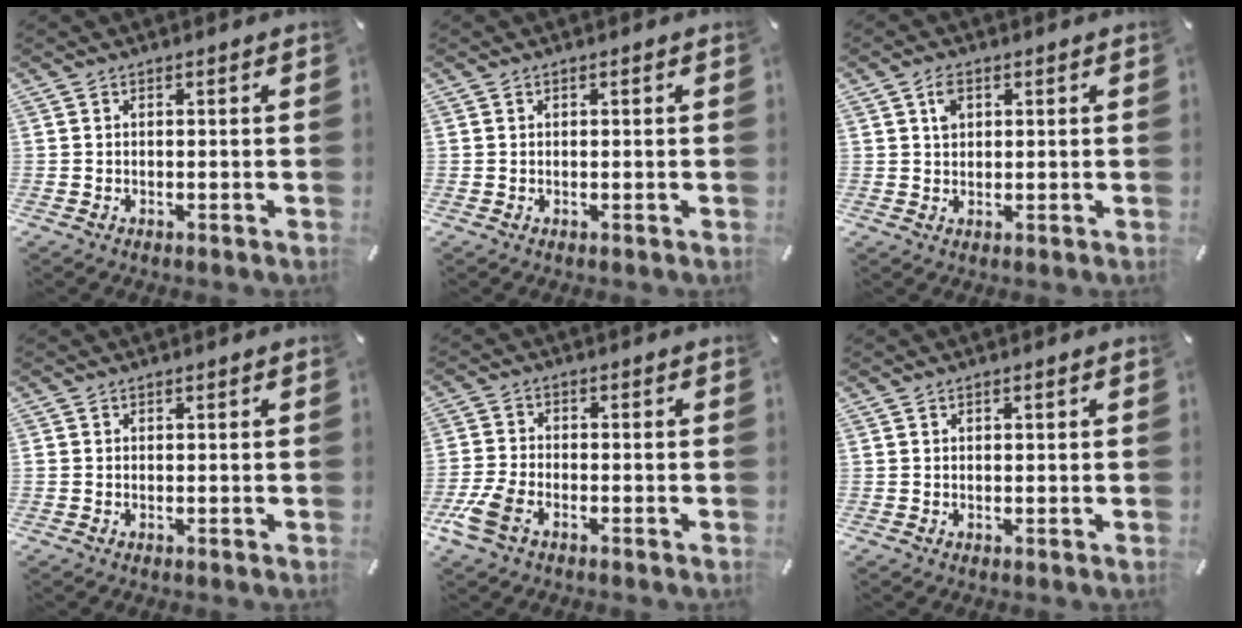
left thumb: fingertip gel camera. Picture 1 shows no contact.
{"total": 0.0}
{"total": 3.1, "force": [1.3, 2.0, 1.9], "torque": [-0.029, -0.002, 0.019]}
{"total": 0.0}
{"total": 6.3, "force": [-3.5, 3.4, 4.1], "torque": [-0.107, 0.001, -0.070]}
{"total": 0.6, "force": [0.2, 0.4, 0.4], "torque": [-0.007, 0.002, 0.003]}